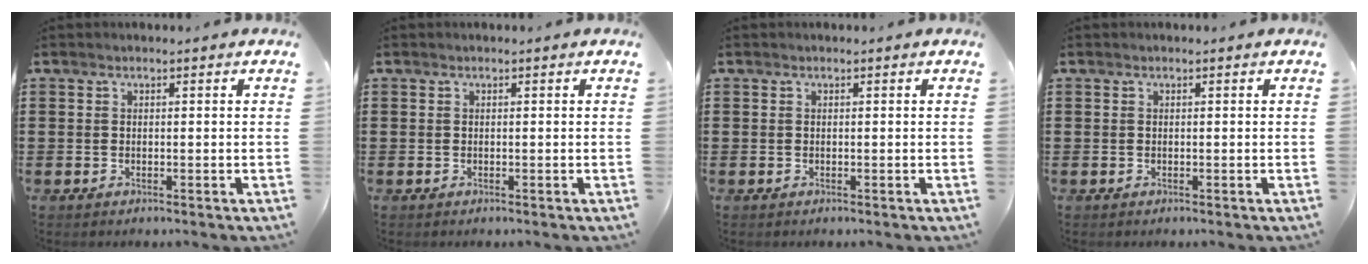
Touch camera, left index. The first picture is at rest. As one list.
[{"total": 0.0}, {"total": 0.0}, {"total": 0.0}]